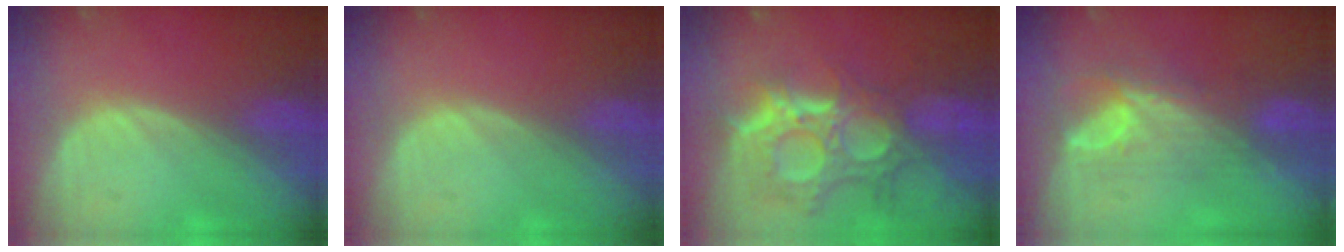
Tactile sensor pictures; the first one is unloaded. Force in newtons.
{"total": 0.0}
{"total": 11.8, "press": 10.6, "slide": 5.2}
{"total": 7.9, "press": 6.6, "slide": 4.4}